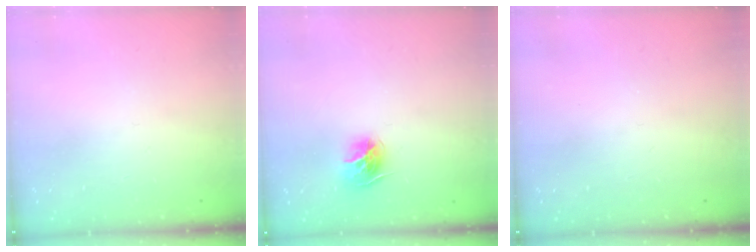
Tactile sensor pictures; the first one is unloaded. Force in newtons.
{"total": 10.3, "press": 10.3, "slide": 0.6}
{"total": 0.0}